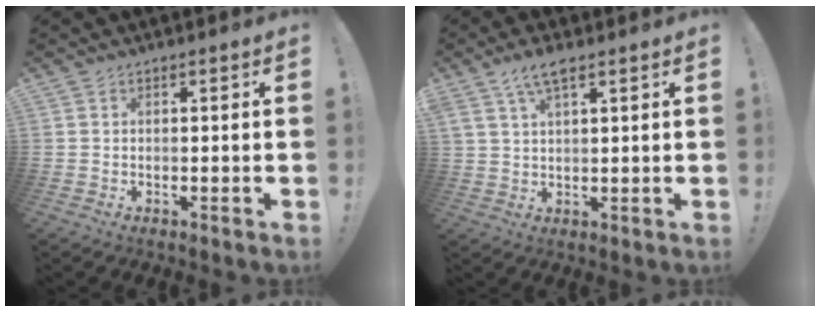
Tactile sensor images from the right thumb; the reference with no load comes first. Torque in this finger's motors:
{"motor_torque": [1.05, 1.11, 0.69, 0.41, 0.08]}